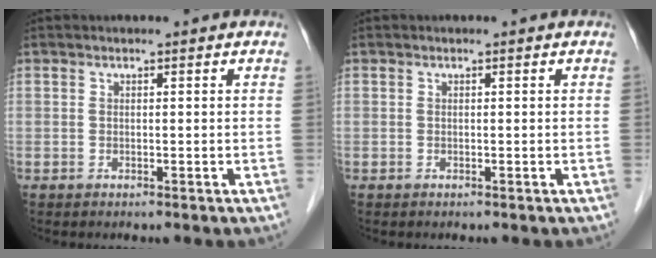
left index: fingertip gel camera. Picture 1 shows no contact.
{"total": 0.0}